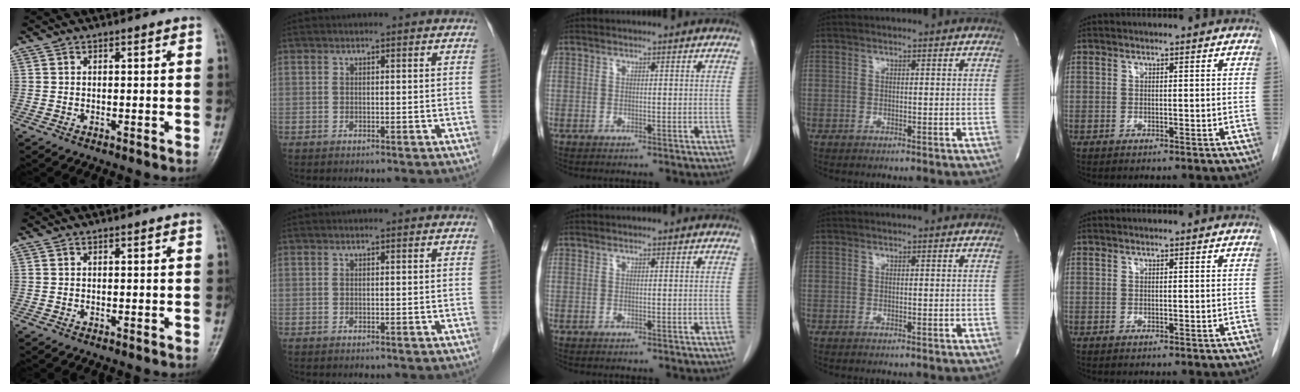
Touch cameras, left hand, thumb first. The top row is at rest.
{}